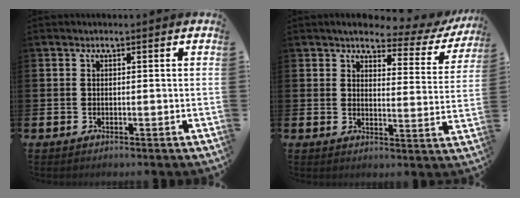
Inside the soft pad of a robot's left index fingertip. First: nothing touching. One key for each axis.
{"total": 3.9, "fx": 3.3, "fy": 1.4, "fz": 1.3, "tx": -0.026, "ty": -0.030, "tz": 0.046}